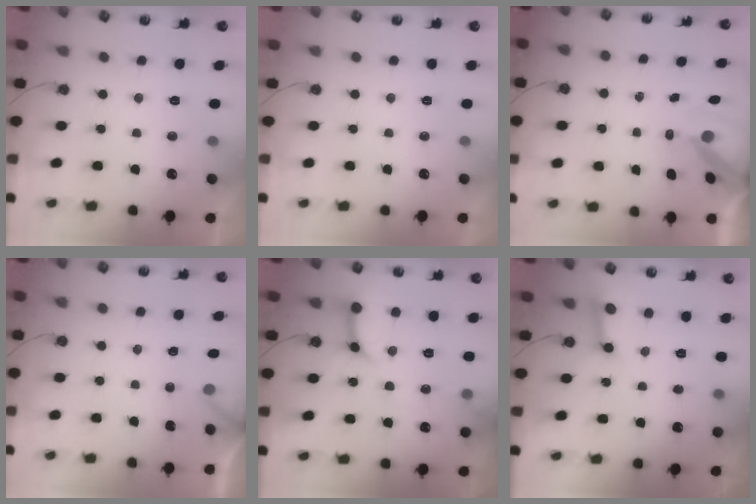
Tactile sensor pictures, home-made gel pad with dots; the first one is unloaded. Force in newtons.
{"total": 0.0}
{"total": 8.4, "press": 8.3, "slide": 1.2}
{"total": 2.5, "press": 2.5, "slide": 0.2}
{"total": 11.8, "press": 11.7, "slide": 1.3}
{"total": 8.7, "press": 8.7, "slide": 0.5}